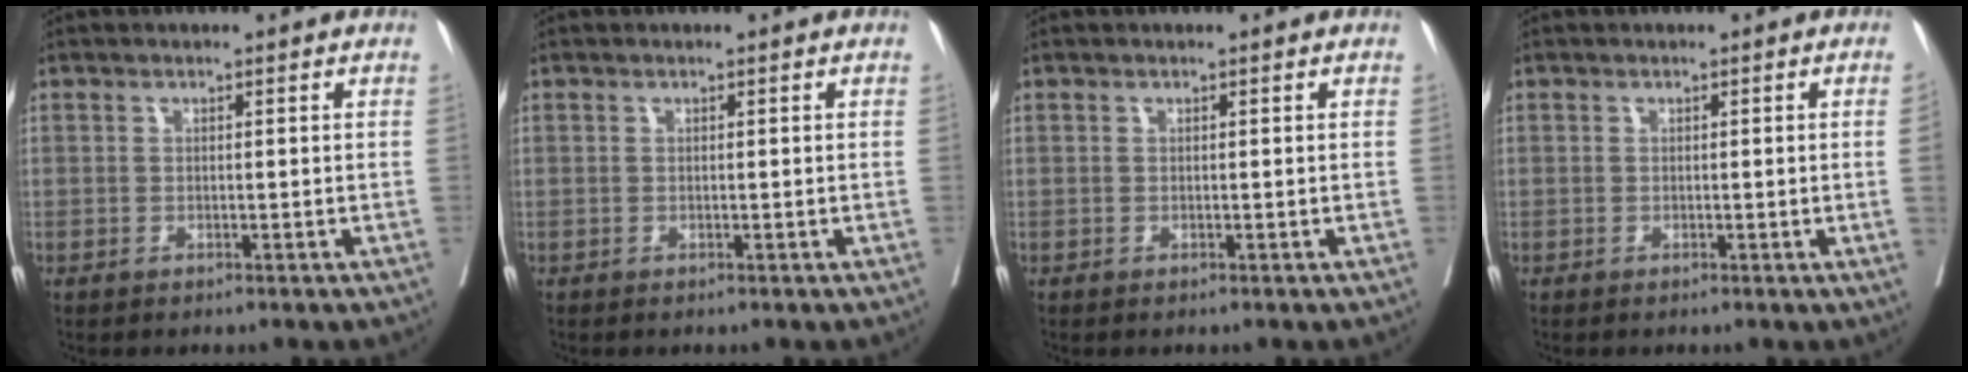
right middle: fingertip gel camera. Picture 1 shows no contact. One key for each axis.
{"total": 0.0}
{"total": 0.0}
{"total": 1.7, "fx": -0.1, "fy": -0.7, "fz": 1.6, "tx": -0.025, "ty": -0.002, "tz": 0.002}